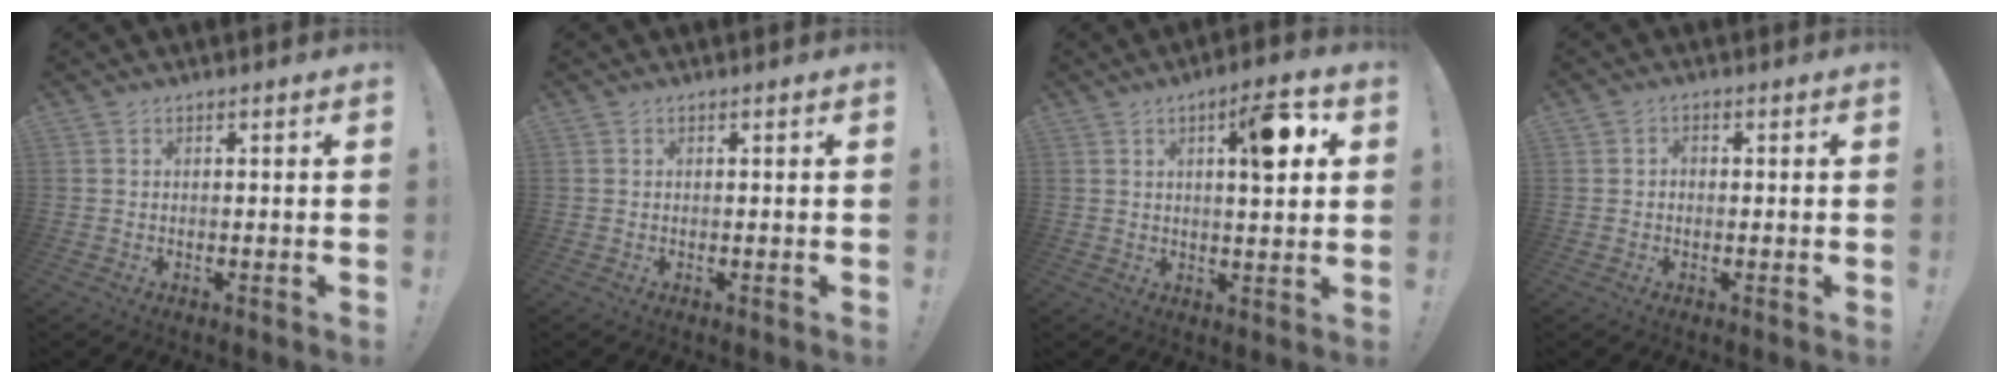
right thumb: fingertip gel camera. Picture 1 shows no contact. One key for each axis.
{"total": 0.0}
{"total": 11.0, "fx": 3.7, "fy": 3.3, "fz": 9.8, "tx": -0.130, "ty": -0.007, "tz": 0.051}
{"total": 1.9, "fx": -1.2, "fy": 1.3, "fz": 0.8, "tx": -0.018, "ty": 0.011, "tz": -0.020}